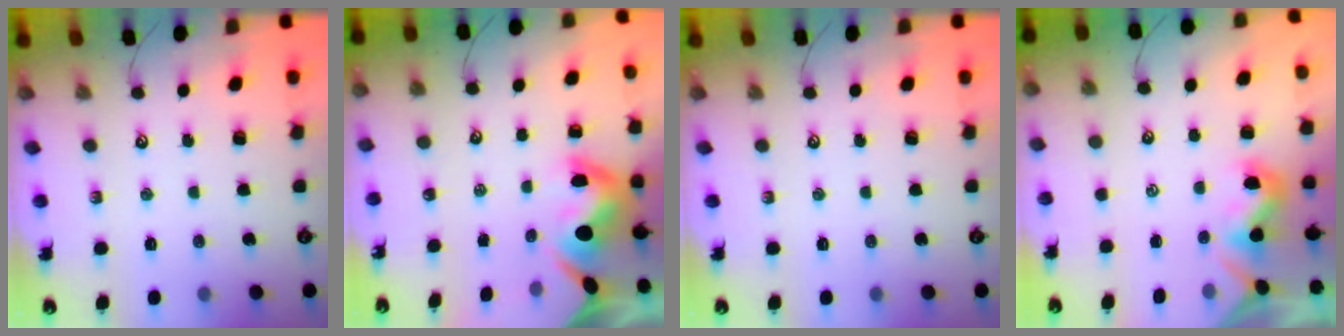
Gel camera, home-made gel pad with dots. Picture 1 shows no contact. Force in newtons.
{"total": 9.7, "press": 9.7, "slide": 0.8}
{"total": 0.0}
{"total": 0.6, "press": 0.4, "slide": 0.5}